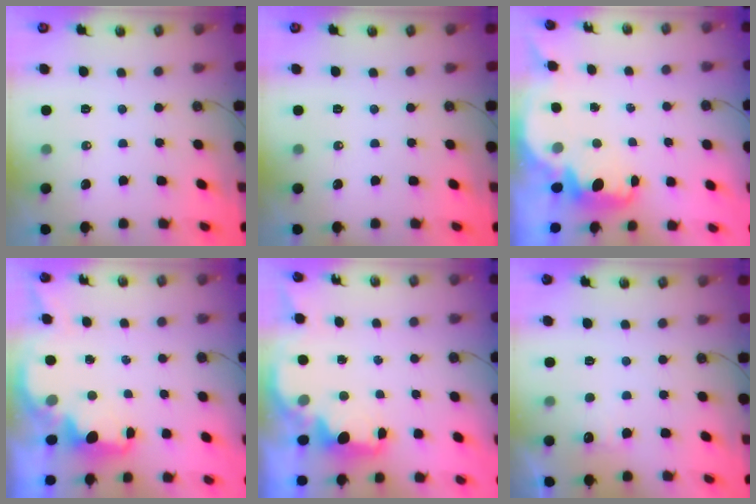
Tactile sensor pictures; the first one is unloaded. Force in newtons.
{"total": 0.0}
{"total": 2.2, "press": 2.1, "slide": 0.7}
{"total": 1.9, "press": 1.7, "slide": 0.8}
{"total": 2.5, "press": 2.3, "slide": 0.8}
{"total": 6.2, "press": 6.0, "slide": 1.5}